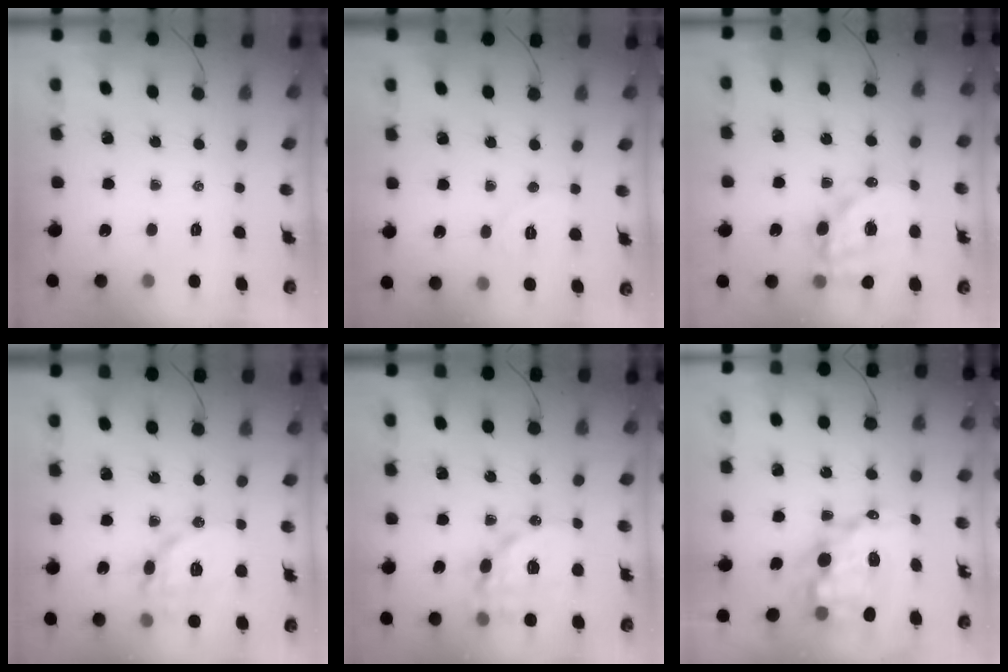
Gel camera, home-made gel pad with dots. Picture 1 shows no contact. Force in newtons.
{"total": 6.5, "press": 6.4, "slide": 1.2}
{"total": 16.6, "press": 16.1, "slide": 4.1}
{"total": 15.7, "press": 15.6, "slide": 1.5}
{"total": 15.8, "press": 15.4, "slide": 3.4}
{"total": 13.6, "press": 13.2, "slide": 3.3}